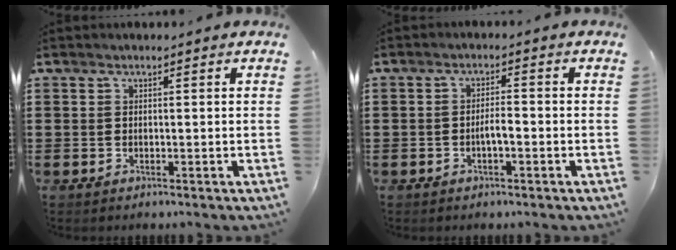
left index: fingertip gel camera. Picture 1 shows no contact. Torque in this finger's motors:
{"motor_torque": [0.09, 0.05, 0.07, 0.05]}